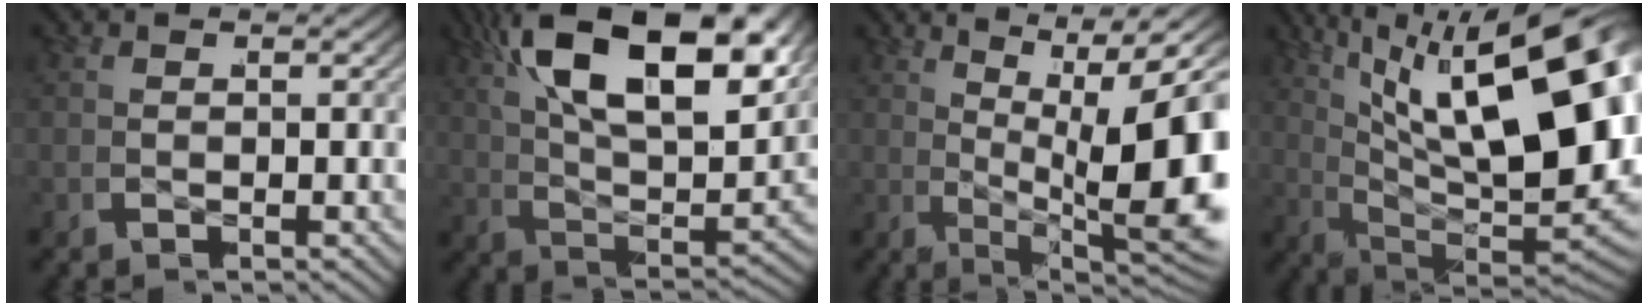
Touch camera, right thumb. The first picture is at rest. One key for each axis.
{"total": 13.3, "fx": 4.7, "fy": 5.9, "fz": 11.0, "tx": -0.211, "ty": -0.002, "tz": 0.073}
{"total": 11.7, "fx": 1.3, "fy": 4.3, "fz": 10.8, "tx": -0.160, "ty": -0.021, "tz": 0.040}
{"total": 19.1, "fx": 2.0, "fy": 10.0, "fz": 16.1, "tx": -0.261, "ty": -0.050, "tz": 0.060}